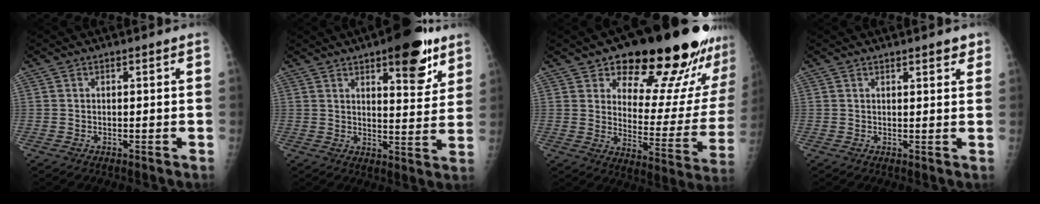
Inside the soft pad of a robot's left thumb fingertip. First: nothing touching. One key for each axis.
{"total": 13.2, "fx": 7.9, "fy": 4.8, "fz": 9.5, "tx": -0.091, "ty": -0.040, "tz": 0.107}
{"total": 24.1, "fx": 17.1, "fy": 8.4, "fz": 14.8, "tx": -0.154, "ty": -0.100, "tz": 0.231}
{"total": 2.6, "fx": 2.0, "fy": 0.8, "fz": 1.5, "tx": -0.007, "ty": -0.009, "tz": 0.023}